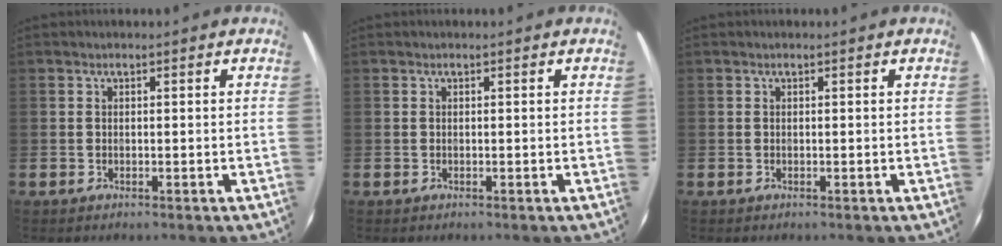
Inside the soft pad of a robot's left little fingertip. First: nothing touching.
{"total": 0.0}
{"total": 0.0}